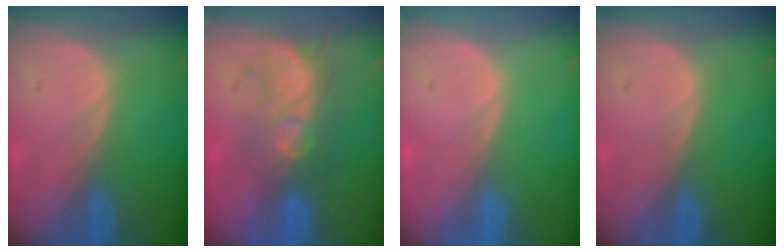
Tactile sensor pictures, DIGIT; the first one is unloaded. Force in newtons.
{"total": 8.8, "press": 7.6, "slide": 4.4}
{"total": 0.0}
{"total": 0.0}